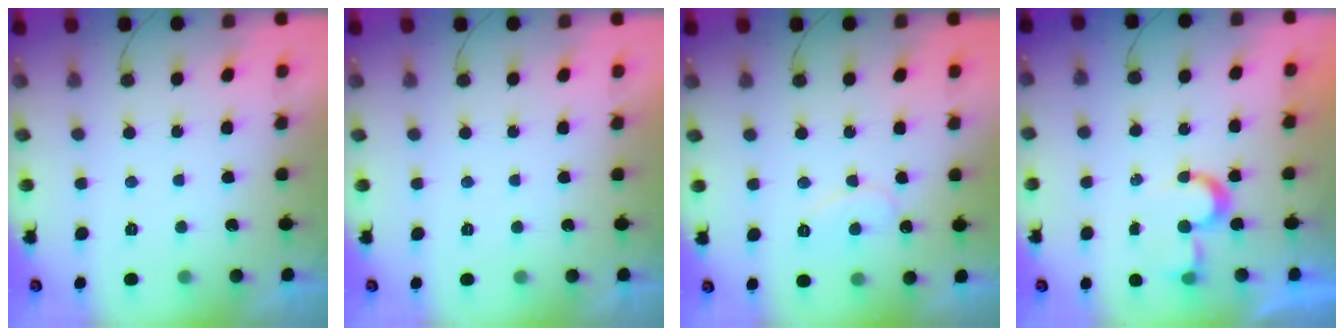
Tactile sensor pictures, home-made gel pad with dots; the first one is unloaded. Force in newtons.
{"total": 1.7, "press": 1.6, "slide": 0.0}
{"total": 7.0, "press": 7.0, "slide": 0.4}
{"total": 6.4, "press": 6.4, "slide": 0.6}